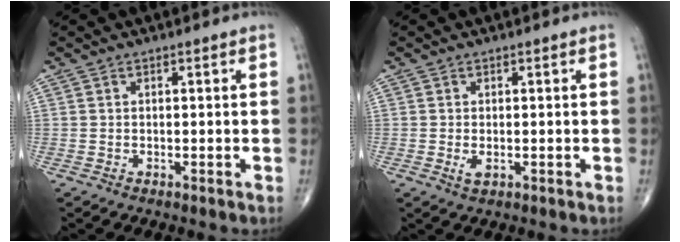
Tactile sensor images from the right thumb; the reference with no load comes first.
{"total": 1.5, "force": [-0.2, 0.8, 1.2], "torque": [-0.022, -0.003, -0.002]}